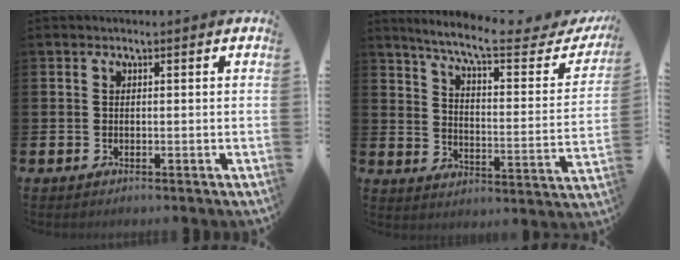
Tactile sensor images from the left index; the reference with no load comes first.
{"total": 9.1, "force": [7.5, 1.3, 4.9], "torque": [-0.107, -0.047, 0.119]}